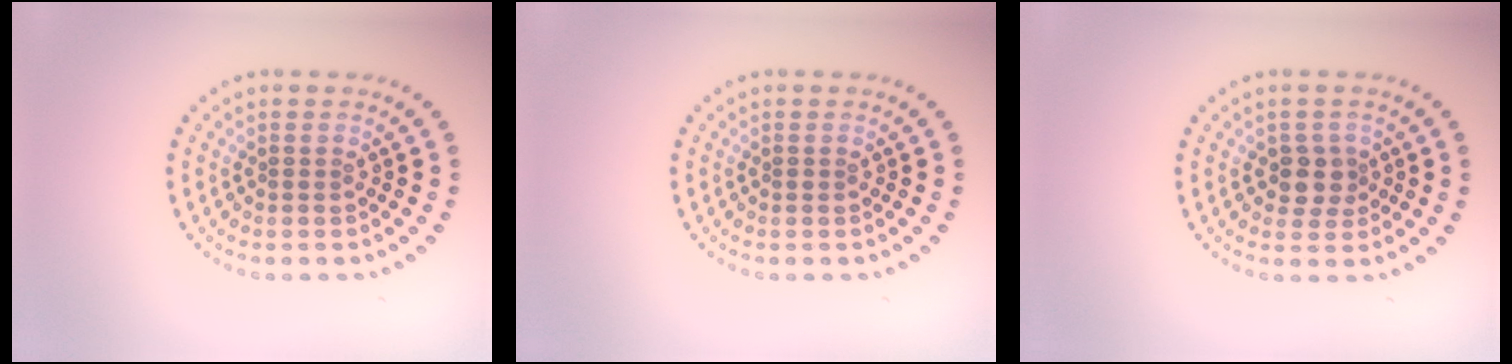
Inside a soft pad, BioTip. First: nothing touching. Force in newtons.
{"total": 0.0}
{"total": 2.3, "press": 2.0, "slide": 1.0}